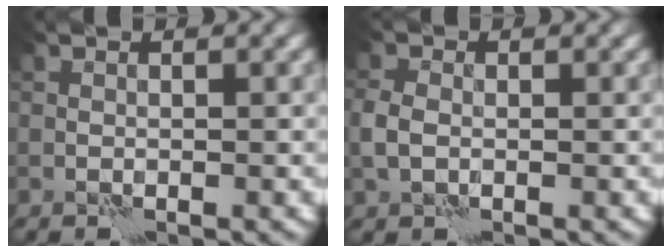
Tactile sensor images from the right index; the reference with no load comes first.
{"total": 2.1, "force": [-0.2, 1.7, 1.2], "torque": [-0.032, 0.006, -0.007]}